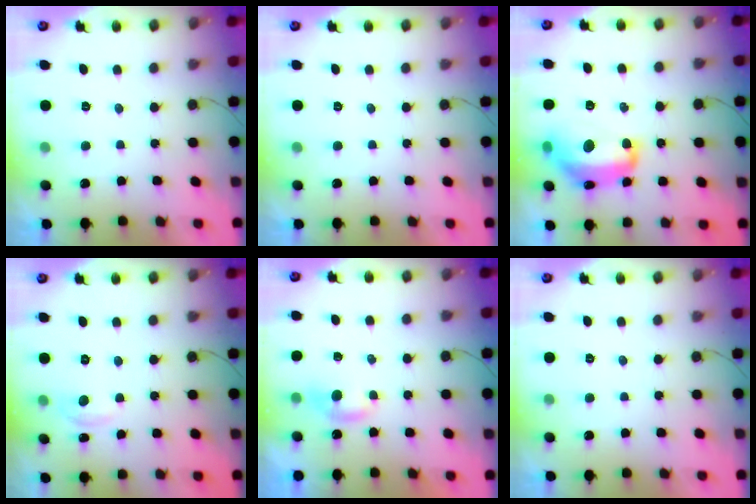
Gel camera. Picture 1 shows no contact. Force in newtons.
{"total": 0.0}
{"total": 14.7, "press": 14.6, "slide": 1.3}
{"total": 2.9, "press": 2.9, "slide": 0.3}
{"total": 4.8, "press": 4.8, "slide": 0.6}
{"total": 0.0}